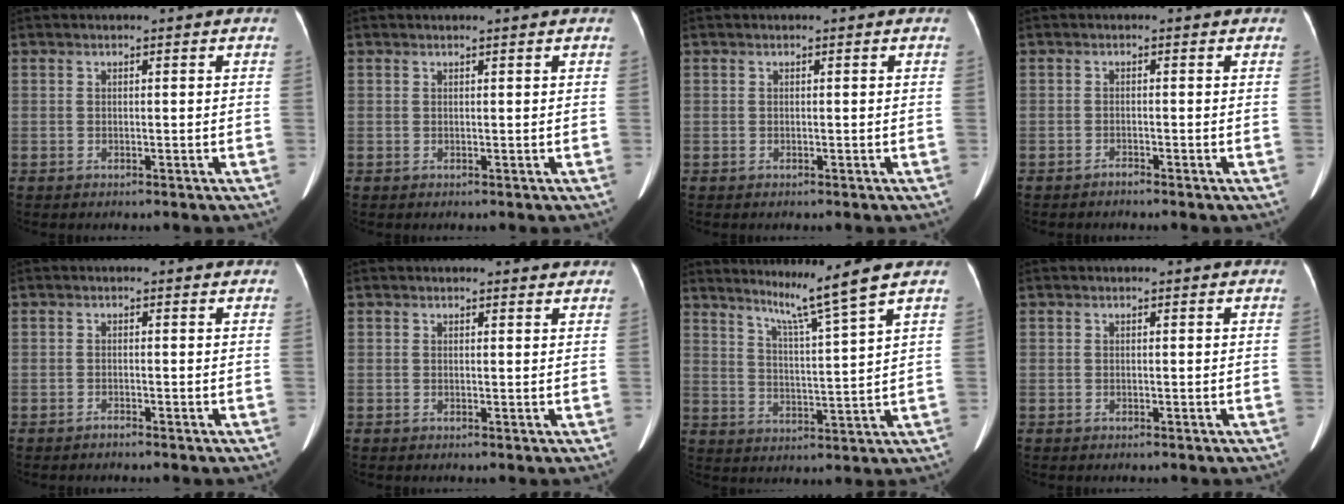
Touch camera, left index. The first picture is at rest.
{"total": 1.3, "force": [1.2, -0.3, 0.5], "torque": [-0.006, -0.006, 0.014]}
{"total": 0.0}
{"total": 1.0, "force": [-1.0, 0.1, -0.1], "torque": [0.003, -0.018, -0.021]}
{"total": 0.7, "force": [-0.7, 0.1, 0.0], "torque": [0.000, -0.011, -0.016]}
{"total": 4.9, "force": [4.6, 1.1, 1.4], "torque": [-0.009, -0.004, 0.042]}
{"total": 7.4, "force": [5.7, -2.9, 3.7], "torque": [-0.065, -0.041, 0.103]}
{"total": 0.0}